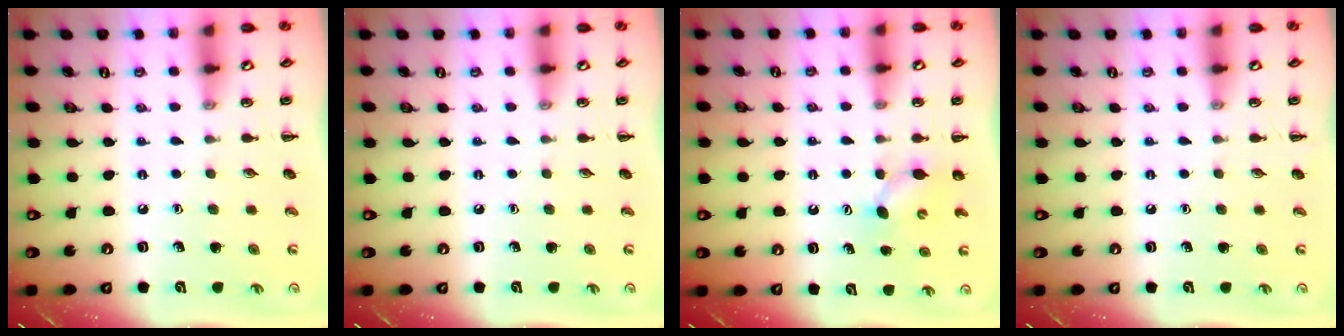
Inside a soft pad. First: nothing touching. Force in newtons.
{"total": 0.0}
{"total": 5.5, "press": 5.4, "slide": 1.1}
{"total": 0.0}